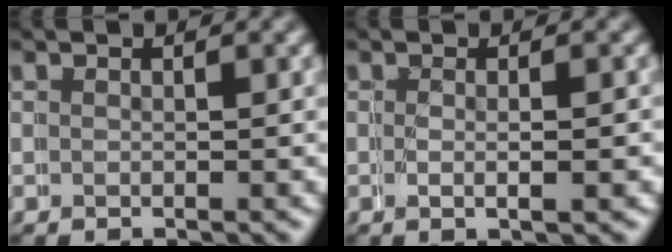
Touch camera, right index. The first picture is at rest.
{"total": 0.6, "force": [-0.2, -0.2, 0.5], "torque": [-0.014, -0.002, -0.003]}